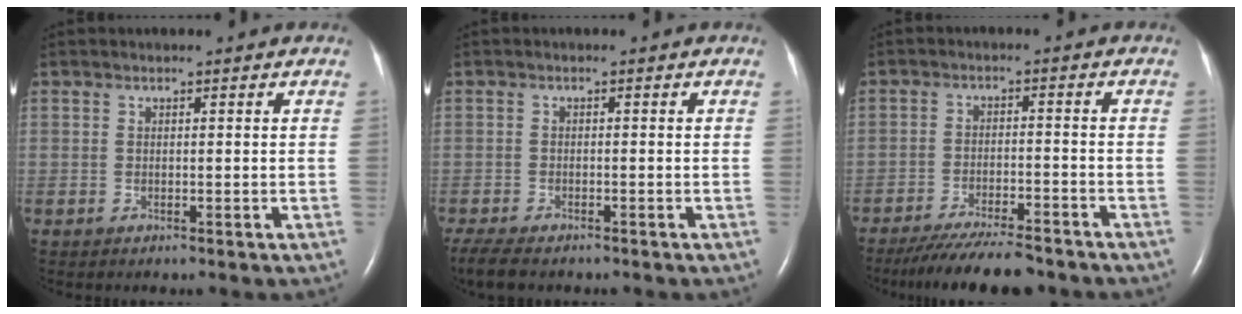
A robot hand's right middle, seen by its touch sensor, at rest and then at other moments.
{"total": 6.1, "force": [-4.9, 1.9, 3.1], "torque": [-0.059, -0.015, -0.078]}
{"total": 11.3, "force": [-10.0, 1.4, 5.0], "torque": [-0.079, -0.018, -0.153]}